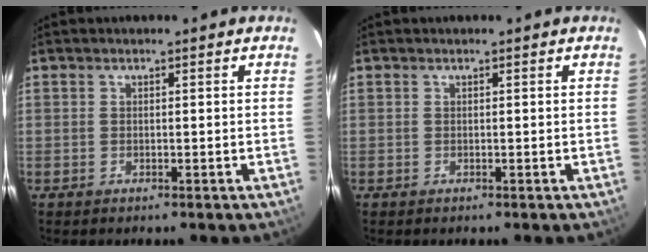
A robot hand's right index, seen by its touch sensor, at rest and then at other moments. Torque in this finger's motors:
{"motor_torque": [0.00, 0.00, 0.05, 0.00]}